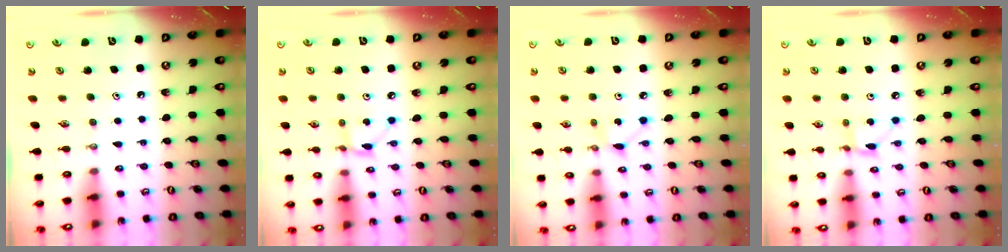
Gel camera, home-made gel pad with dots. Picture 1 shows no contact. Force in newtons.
{"total": 2.2, "press": 2.2, "slide": 0.1}
{"total": 4.7, "press": 4.7, "slide": 0.7}
{"total": 2.9, "press": 2.9, "slide": 0.2}